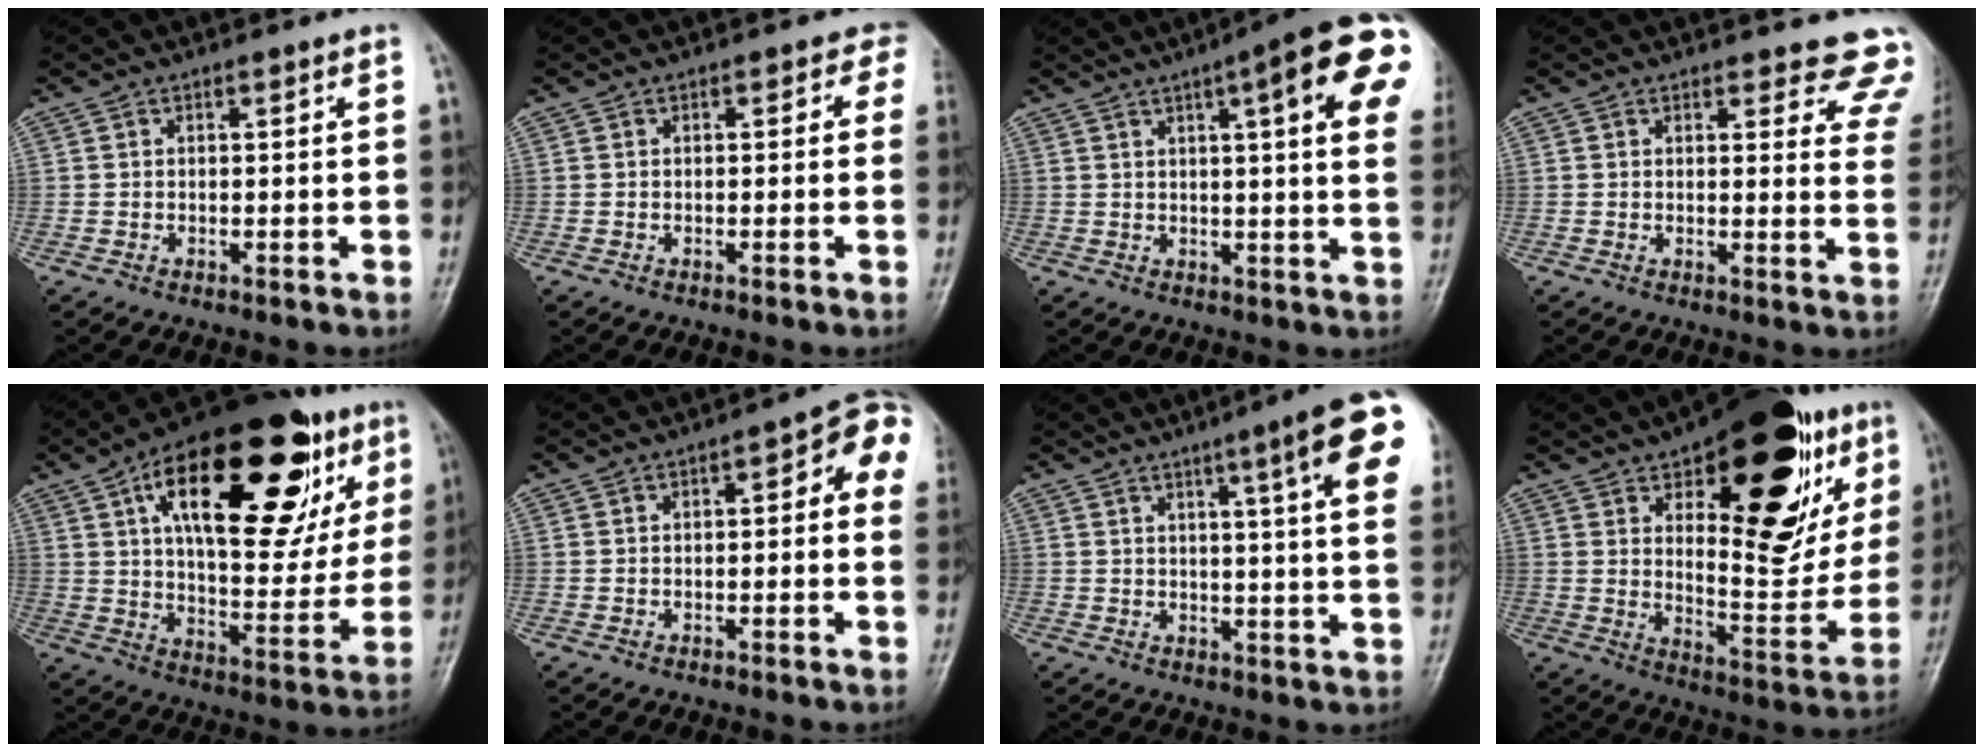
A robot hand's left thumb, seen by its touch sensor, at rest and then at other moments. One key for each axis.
{"total": 1.5, "fx": 0.3, "fy": 1.3, "fz": 0.7, "tx": 0.025, "ty": 0.007, "tz": -0.011}
{"total": 18.2, "fx": 6.7, "fy": 3.4, "fz": 16.6, "tx": -0.205, "ty": 0.001, "tz": 0.075}
{"total": 11.0, "fx": 10.0, "fy": 3.5, "fz": 3.0, "tx": 0.025, "ty": -0.062, "tz": 0.080}
{"total": 31.1, "fx": 13.2, "fy": 13.2, "fz": 24.8, "tx": -0.335, "ty": -0.001, "tz": 0.204}
{"total": 7.5, "fx": 1.4, "fy": 3.0, "fz": 6.8, "tx": -0.058, "ty": 0.026, "tz": 0.005}
{"total": 15.3, "fx": 6.8, "fy": 1.6, "fz": 13.7, "tx": -0.160, "ty": -0.018, "tz": 0.077}
{"total": 26.8, "fx": 11.9, "fy": 11.6, "fz": 21.0, "tx": -0.240, "ty": -0.037, "tz": 0.177}